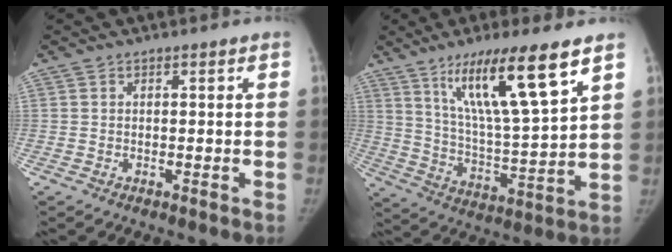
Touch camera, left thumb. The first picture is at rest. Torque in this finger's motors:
{"motor_torque": [0.35, 0.27, 1.76, -1.01, 0.13]}